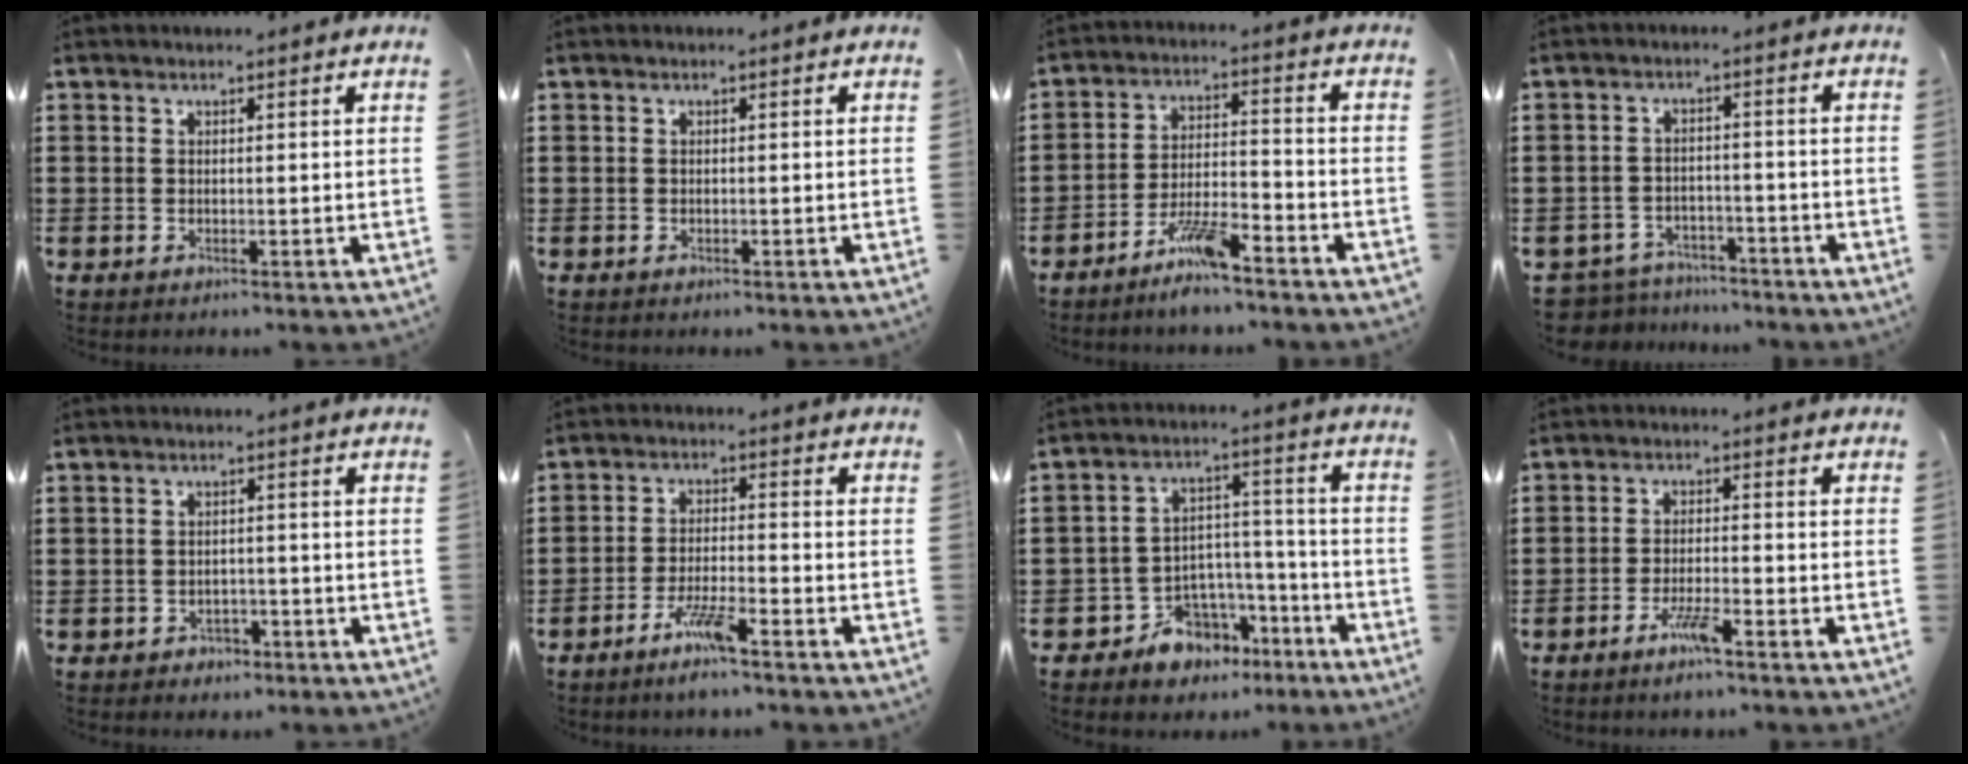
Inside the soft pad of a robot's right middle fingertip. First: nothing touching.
{"total": 0.5, "force": [-0.5, 0.3, 0.1], "torque": [-0.002, 0.000, -0.010]}
{"total": 6.9, "force": [-5.5, 0.8, 4.0], "torque": [-0.098, -0.009, -0.110]}
{"total": 4.6, "force": [-4.5, 0.8, -0.1], "torque": [-0.017, 0.002, -0.101]}
{"total": 1.9, "force": [-1.6, 1.0, 0.0], "torque": [-0.009, 0.001, -0.036]}
{"total": 5.3, "force": [-3.7, 0.4, 3.8], "torque": [-0.083, -0.009, -0.068]}
{"total": 6.8, "force": [-5.5, 4.0, 0.4], "torque": [-0.013, 0.023, -0.104]}
{"total": 4.0, "force": [-2.6, 0.3, 3.0], "torque": [-0.065, -0.006, -0.049]}